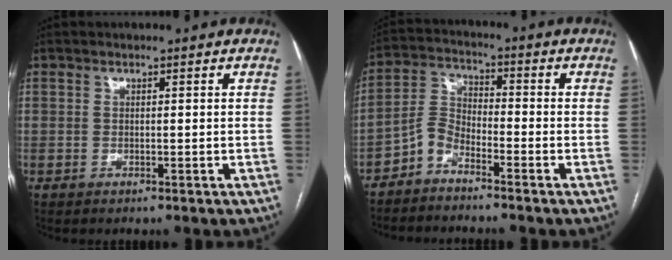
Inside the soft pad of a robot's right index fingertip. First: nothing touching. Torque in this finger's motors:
{"motor_torque": [0.05, -0.27, -0.01, 0.00]}